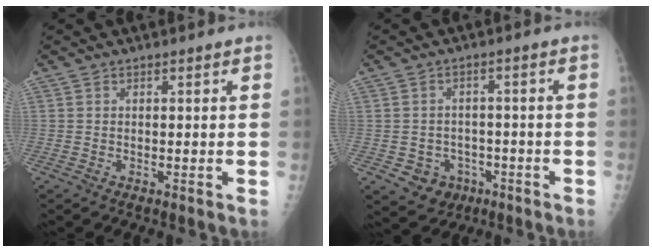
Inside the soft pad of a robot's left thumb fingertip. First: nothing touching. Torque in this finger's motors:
{"motor_torque": [-0.15, 0.00, 0.00, 0.00, 0.00]}